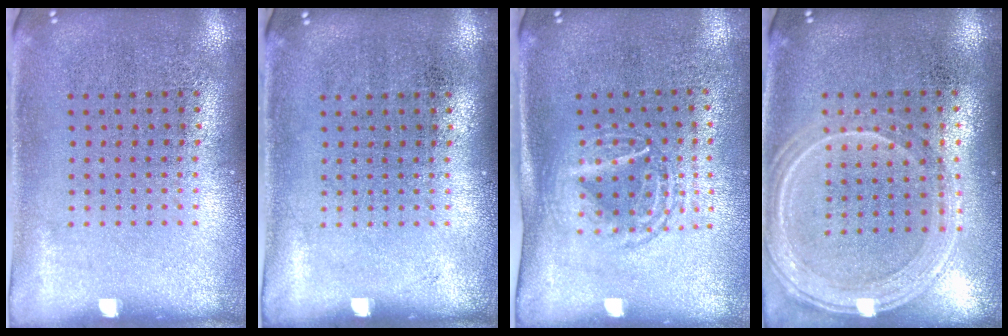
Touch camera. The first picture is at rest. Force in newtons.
{"total": 0.0}
{"total": 1.7, "press": 1.4, "slide": 1.0}
{"total": 1.2, "press": 1.2, "slide": 0.2}